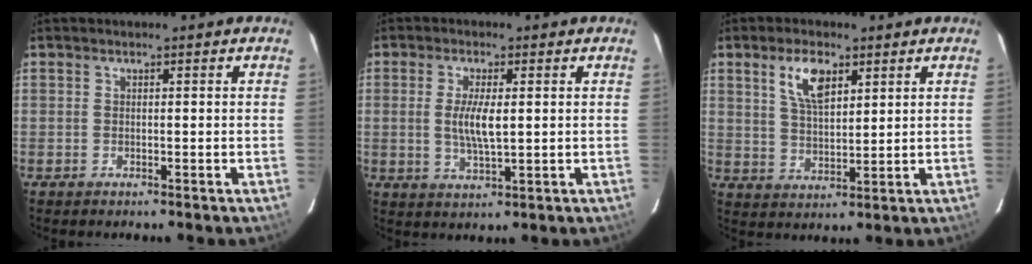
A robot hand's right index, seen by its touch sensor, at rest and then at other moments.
{"total": 5.8, "force": [0.5, 1.8, 5.5], "torque": [-0.107, -0.003, 0.010]}
{"total": 7.5, "force": [3.8, 3.4, 5.5], "torque": [-0.101, 0.009, 0.076]}